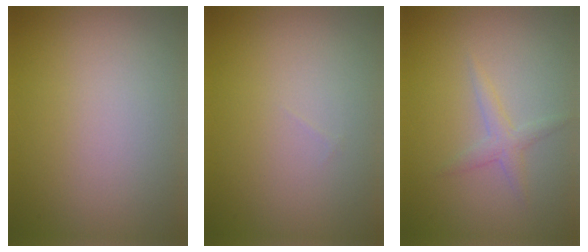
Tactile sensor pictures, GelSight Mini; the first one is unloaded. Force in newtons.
{"total": 0.0}
{"total": 1.6, "press": 1.6, "slide": 0.1}